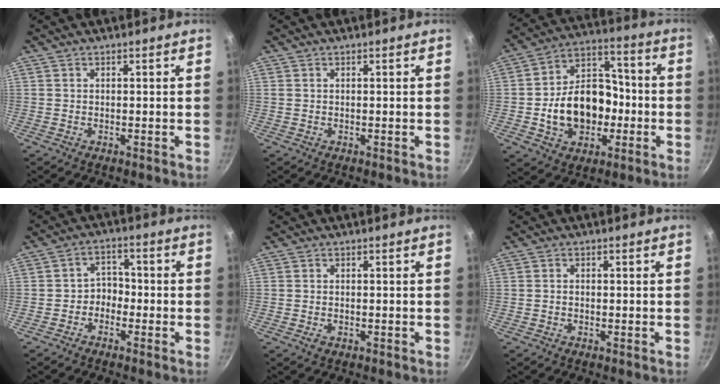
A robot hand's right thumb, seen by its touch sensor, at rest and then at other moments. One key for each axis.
{"total": 0.0}
{"total": 17.8, "fx": -3.1, "fy": 13.3, "fz": 11.4, "tx": -0.152, "ty": 0.052, "tz": -0.048}
{"total": 4.0, "fx": -1.8, "fy": 3.1, "fz": 1.8, "tx": -0.002, "ty": 0.030, "tz": -0.035}
{"total": 1.3, "fx": -0.5, "fy": 0.8, "fz": 0.8, "tx": -0.015, "ty": 0.000, "tz": -0.008}
{"total": 0.9, "fx": -0.3, "fy": 0.6, "fz": 0.5, "tx": -0.010, "ty": 0.004, "tz": -0.006}